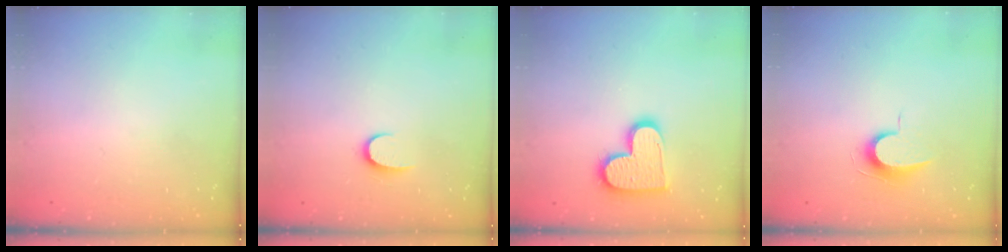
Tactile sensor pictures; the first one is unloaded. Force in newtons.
{"total": 5.4, "press": 5.4, "slide": 0.5}
{"total": 14.0, "press": 13.9, "slide": 0.8}
{"total": 7.1, "press": 7.0, "slide": 0.7}